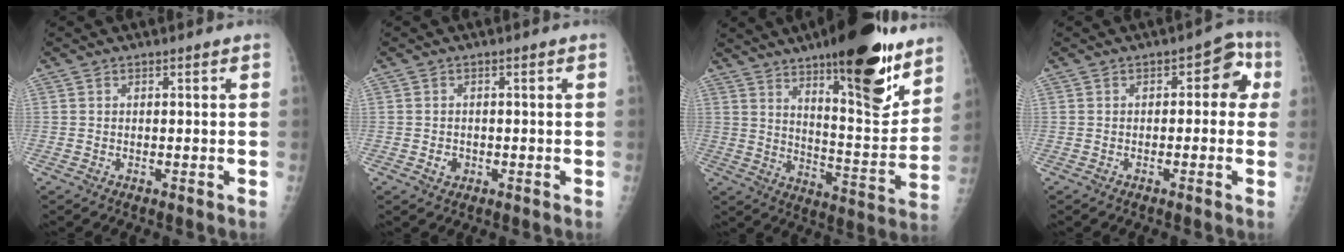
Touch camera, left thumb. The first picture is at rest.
{"total": 1.7, "force": [-0.6, 1.5, 0.5], "torque": [-0.001, 0.003, -0.006]}
{"total": 22.5, "force": [14.3, 6.0, 16.4], "torque": [-0.202, -0.081, 0.218]}
{"total": 5.5, "force": [0.2, 3.6, 4.2], "torque": [-0.011, 0.024, -0.010]}